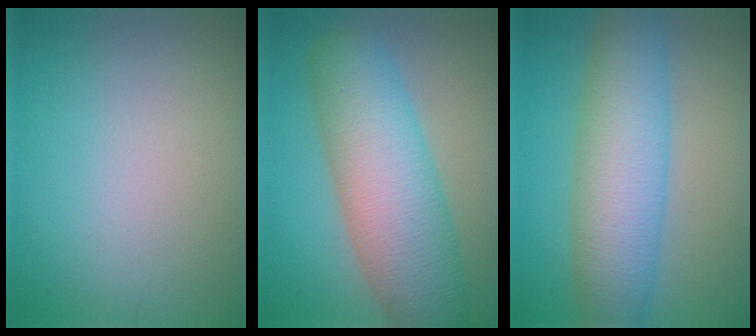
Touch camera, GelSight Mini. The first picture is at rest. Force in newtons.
{"total": 9.5, "press": 9.5, "slide": 0.3}
{"total": 8.2, "press": 8.2, "slide": 0.3}